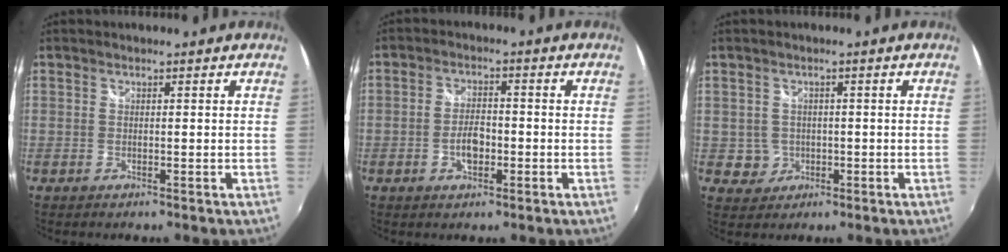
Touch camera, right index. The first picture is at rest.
{"total": 4.6, "force": [-1.6, 2.5, 3.5], "torque": [-0.070, 0.003, -0.025]}
{"total": 3.9, "force": [-0.4, 3.9, 0.2], "torque": [-0.004, 0.016, 0.002]}